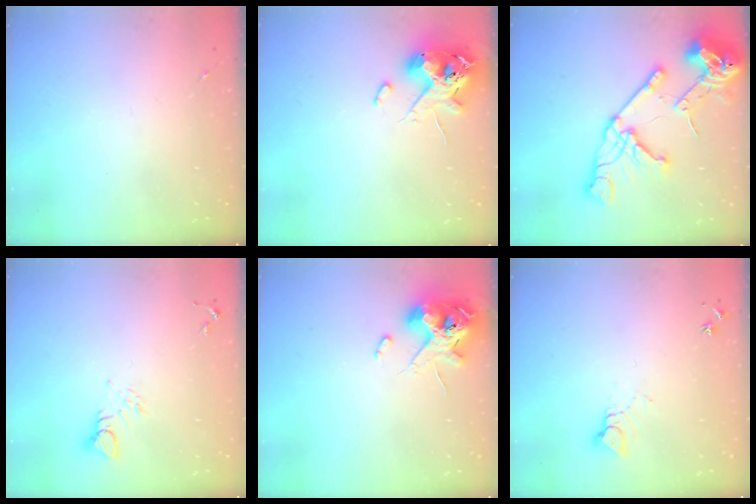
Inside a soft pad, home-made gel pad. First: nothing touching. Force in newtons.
{"total": 12.5, "press": 12.3, "slide": 2.0}
{"total": 24.0, "press": 23.9, "slide": 2.5}
{"total": 4.1, "press": 4.1, "slide": 0.4}
{"total": 12.2, "press": 12.1, "slide": 2.0}
{"total": 5.1, "press": 5.1, "slide": 0.4}